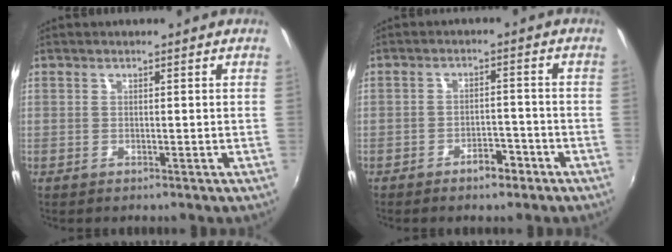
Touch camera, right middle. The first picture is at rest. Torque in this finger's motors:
{"motor_torque": [1.01, -1.13, 0.15, 0.08]}